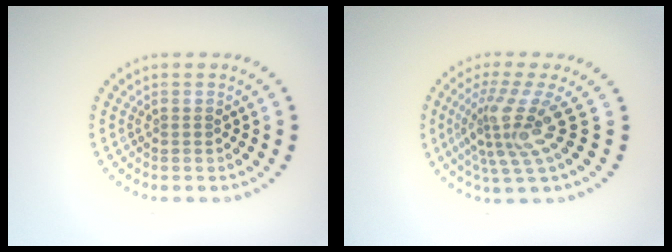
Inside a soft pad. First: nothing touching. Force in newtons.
{"total": 4.5, "press": 3.0, "slide": 3.4}